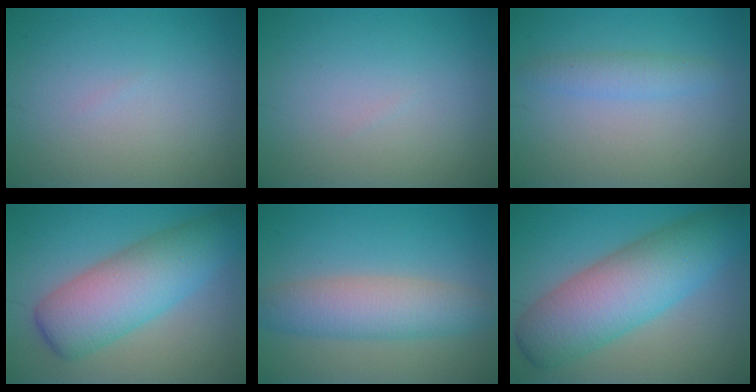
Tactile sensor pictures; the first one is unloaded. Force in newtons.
{"total": 0.0}
{"total": 1.9, "press": 1.9, "slide": 0.1}
{"total": 6.7, "press": 6.7, "slide": 0.1}
{"total": 5.2, "press": 5.2, "slide": 0.1}
{"total": 9.2, "press": 9.2, "slide": 0.1}